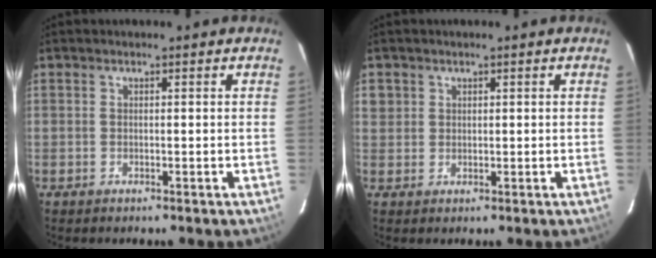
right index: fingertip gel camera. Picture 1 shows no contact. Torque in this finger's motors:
{"motor_torque": [-0.14, 0.05, -0.01, 0.00]}